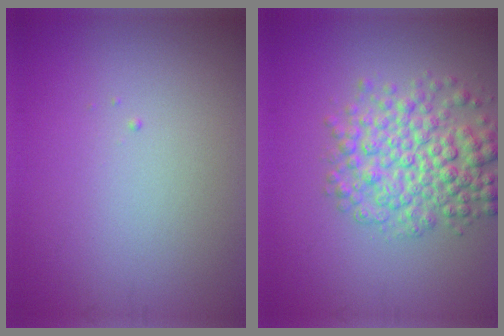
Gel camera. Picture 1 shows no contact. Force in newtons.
{"total": 5.9, "press": 5.9, "slide": 0.1}